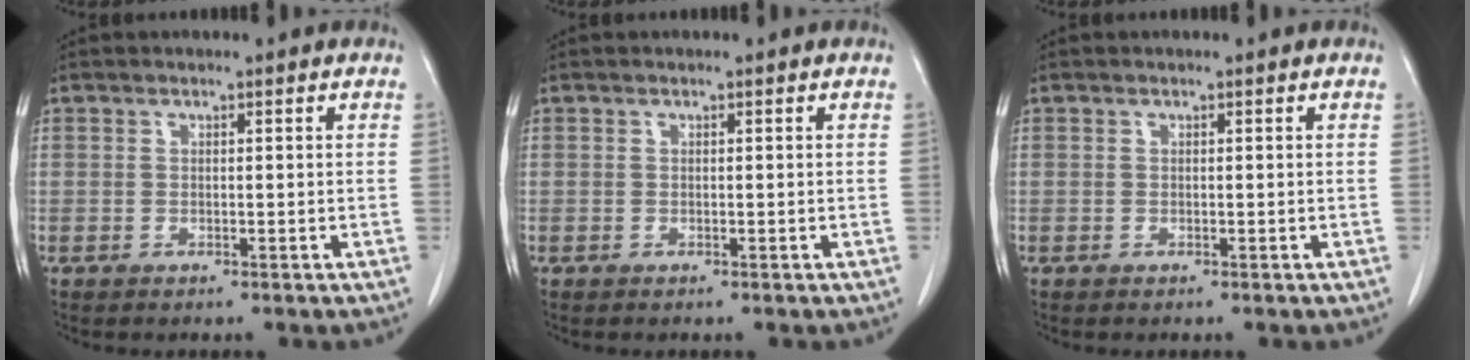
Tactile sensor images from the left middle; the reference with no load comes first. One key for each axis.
{"total": 0.0}
{"total": 0.0}